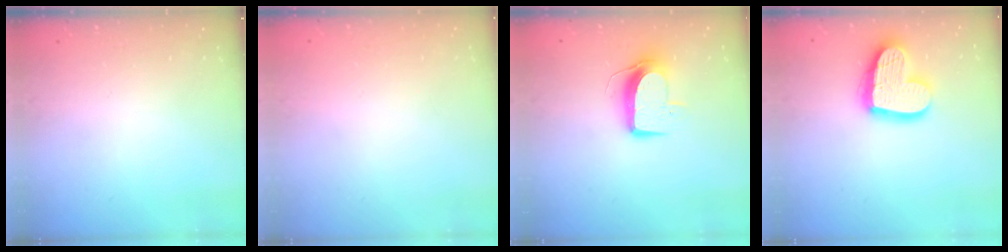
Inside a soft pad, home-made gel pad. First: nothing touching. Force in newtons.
{"total": 0.0}
{"total": 9.6, "press": 9.6, "slide": 0.7}
{"total": 16.9, "press": 16.9, "slide": 1.6}